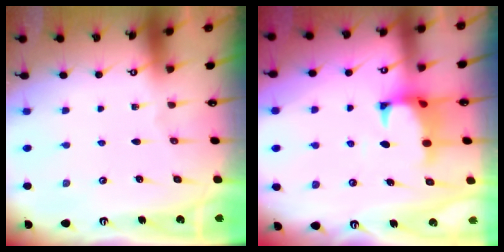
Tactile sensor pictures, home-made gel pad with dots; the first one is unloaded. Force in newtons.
{"total": 1.0, "press": 0.1, "slide": 1.0}